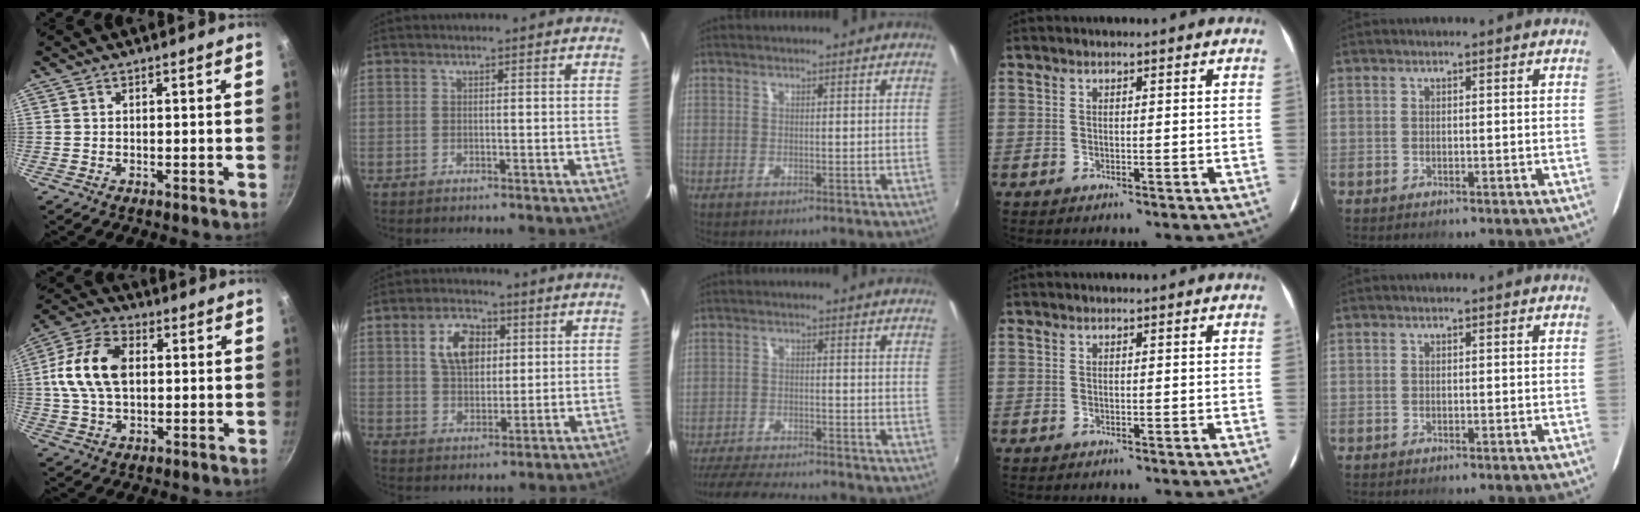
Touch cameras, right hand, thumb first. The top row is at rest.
{"thumb": {"total": 13.5, "force": [1.6, 8.6, 10.2], "torque": [-0.183, 0.019, 0.016]}, "index": {"total": 8.8, "force": [2.7, 5.6, 6.2], "torque": [-0.113, 0.020, 0.053]}, "middle": {"total": 12.6, "force": [-11.4, 1.8, 5.1], "torque": [-0.120, -0.020, -0.184]}}